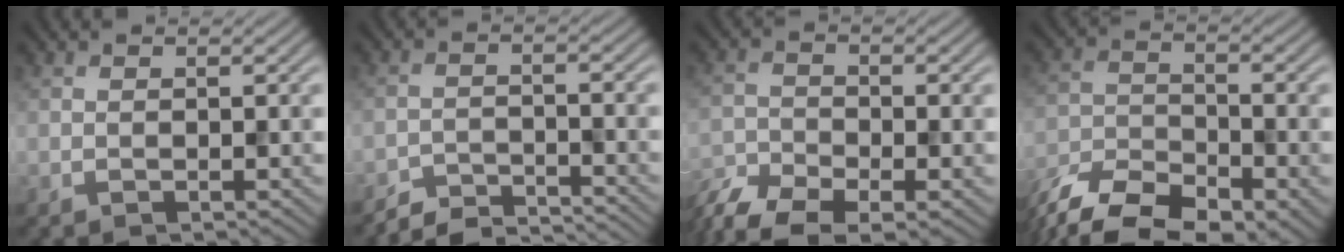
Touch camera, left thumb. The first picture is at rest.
{"total": 4.7, "force": [-4.5, 0.5, 1.0], "torque": [-0.020, 0.001, -0.084]}
{"total": 8.3, "force": [-6.5, 3.2, 4.1], "torque": [-0.083, -0.024, -0.124]}
{"total": 12.2, "force": [-9.1, 4.7, 6.5], "torque": [-0.138, -0.024, -0.159]}